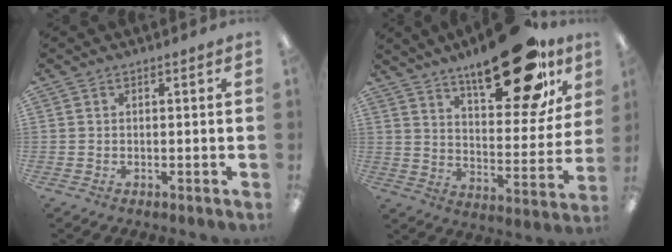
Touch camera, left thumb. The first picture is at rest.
{"total": 24.5, "force": [16.3, 9.4, 15.7], "torque": [-0.215, -0.096, 0.264]}